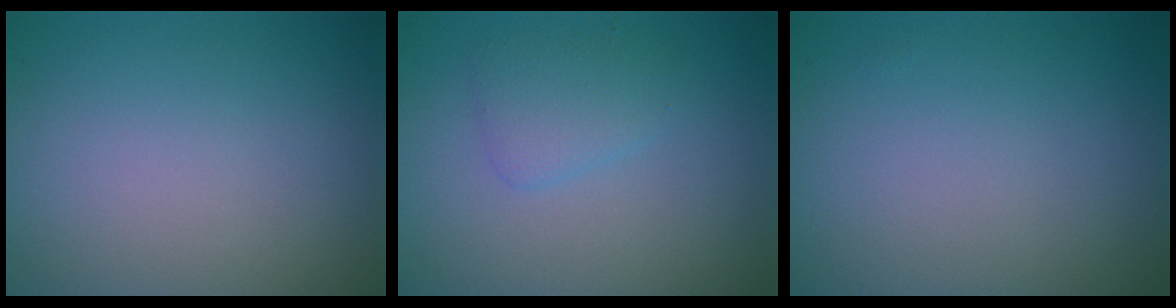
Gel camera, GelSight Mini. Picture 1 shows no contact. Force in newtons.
{"total": 1.8, "press": 1.8, "slide": 0.1}
{"total": 0.0}